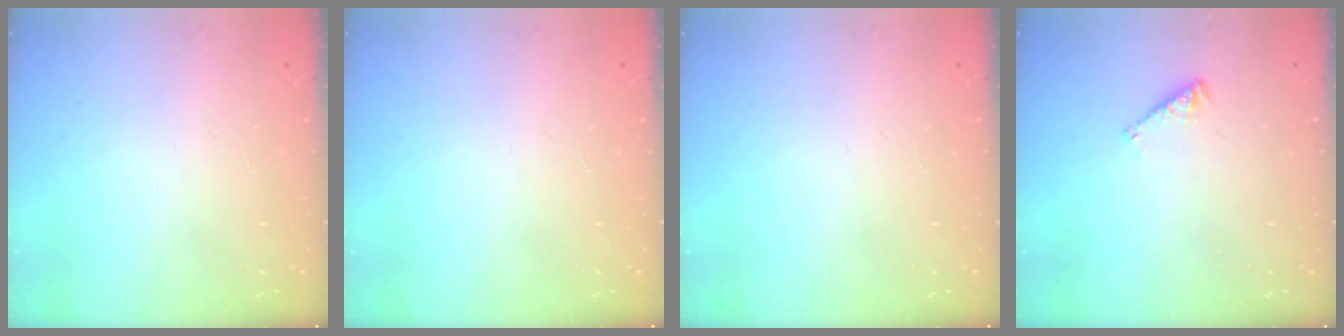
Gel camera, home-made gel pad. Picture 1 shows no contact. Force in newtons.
{"total": 0.0}
{"total": 0.0}
{"total": 2.5, "press": 2.5, "slide": 0.5}